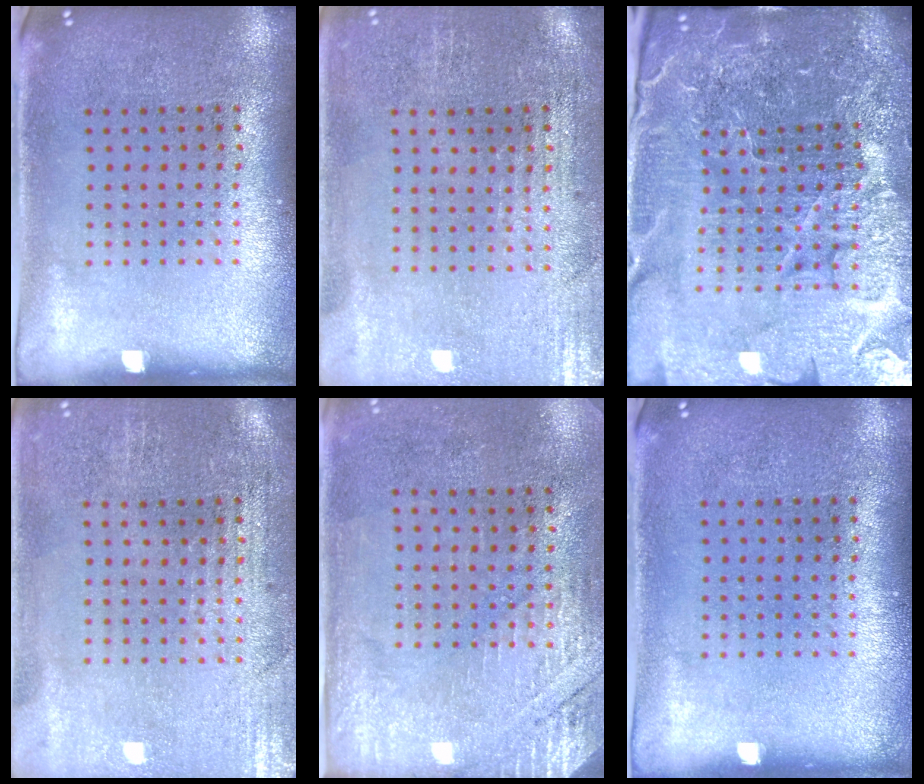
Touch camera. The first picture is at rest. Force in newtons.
{"total": 0.6, "press": 0.5, "slide": 0.4}
{"total": 6.7, "press": 5.8, "slide": 3.2}
{"total": 0.6, "press": 0.5, "slide": 0.4}
{"total": 2.7, "press": 2.4, "slide": 1.3}
{"total": 0.0}